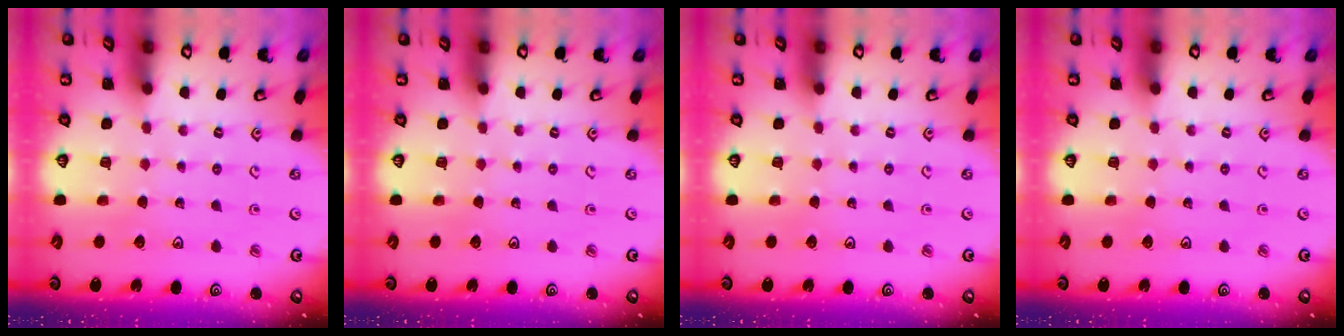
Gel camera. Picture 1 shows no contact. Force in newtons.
{"total": 0.0}
{"total": 0.0}
{"total": 0.0}